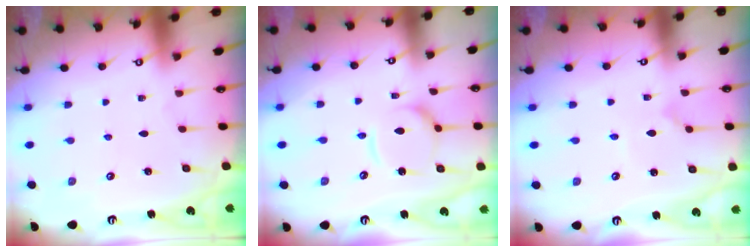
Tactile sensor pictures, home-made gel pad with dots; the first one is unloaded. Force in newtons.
{"total": 11.0, "press": 10.9, "slide": 1.0}
{"total": 2.5, "press": 2.5, "slide": 0.3}